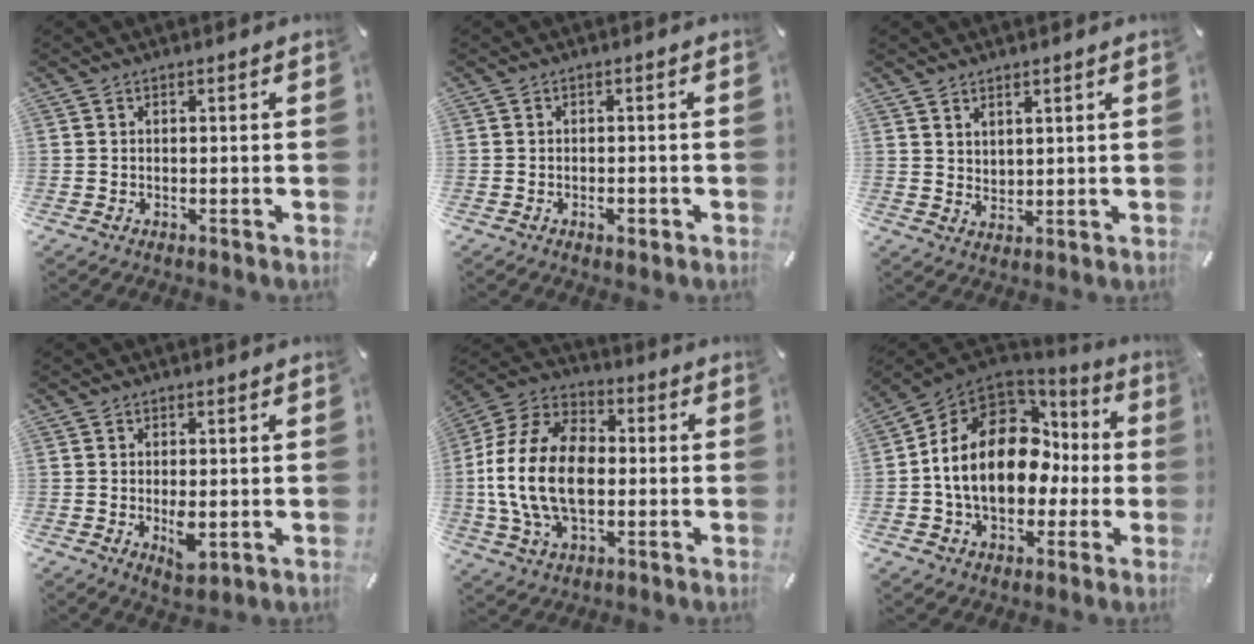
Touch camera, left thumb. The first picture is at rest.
{"total": 2.3, "force": [-1.1, 1.2, 1.6], "torque": [-0.029, 0.004, -0.020]}
{"total": 2.6, "force": [2.3, 1.1, -0.1], "torque": [-0.001, -0.012, 0.046]}
{"total": 5.2, "force": [-0.4, 2.7, 4.4], "torque": [-0.073, -0.005, -0.009]}
{"total": 18.4, "force": [-1.9, 12.7, 13.1], "torque": [-0.299, 0.015, -0.038]}
{"total": 17.8, "force": [0.3, 13.4, 11.8], "torque": [-0.240, 0.002, 0.007]}